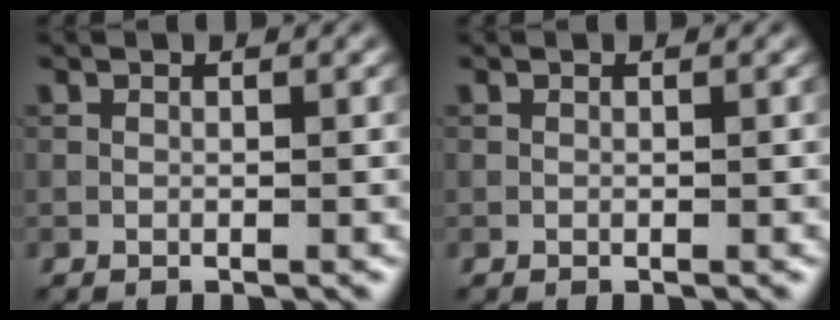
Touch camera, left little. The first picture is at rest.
{"total": 0.0}